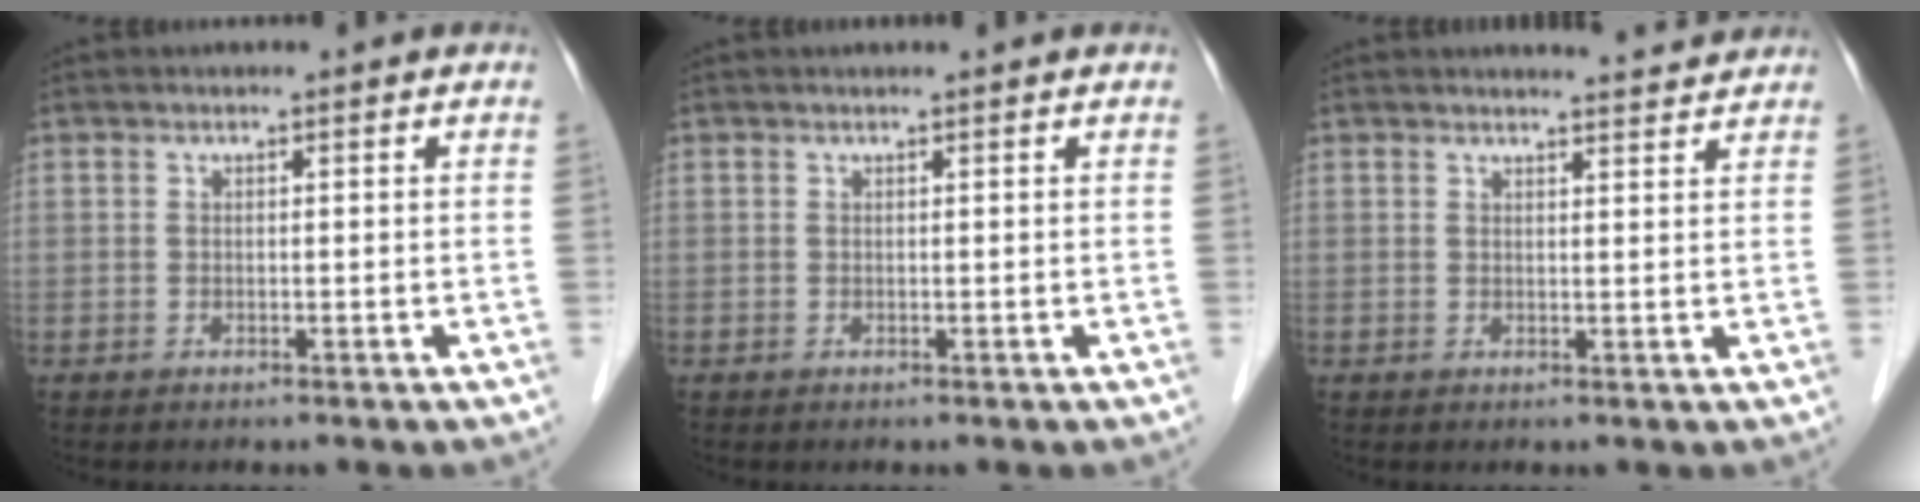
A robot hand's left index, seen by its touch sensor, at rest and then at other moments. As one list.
[{"total": 1.5, "force": [1.3, 0.4, 0.5], "torque": [0.002, 0.017, 0.018]}, {"total": 4.4, "force": [4.3, 0.4, 0.6], "torque": [-0.010, 0.001, 0.049]}]